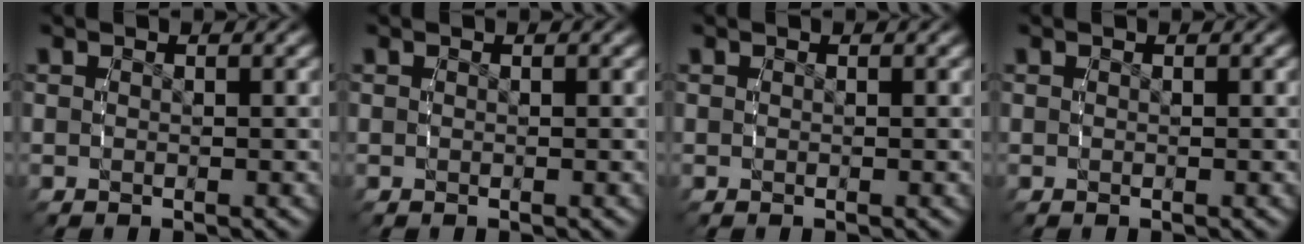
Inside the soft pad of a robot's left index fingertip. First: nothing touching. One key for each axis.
{"total": 0.0}
{"total": 0.0}
{"total": 0.0}